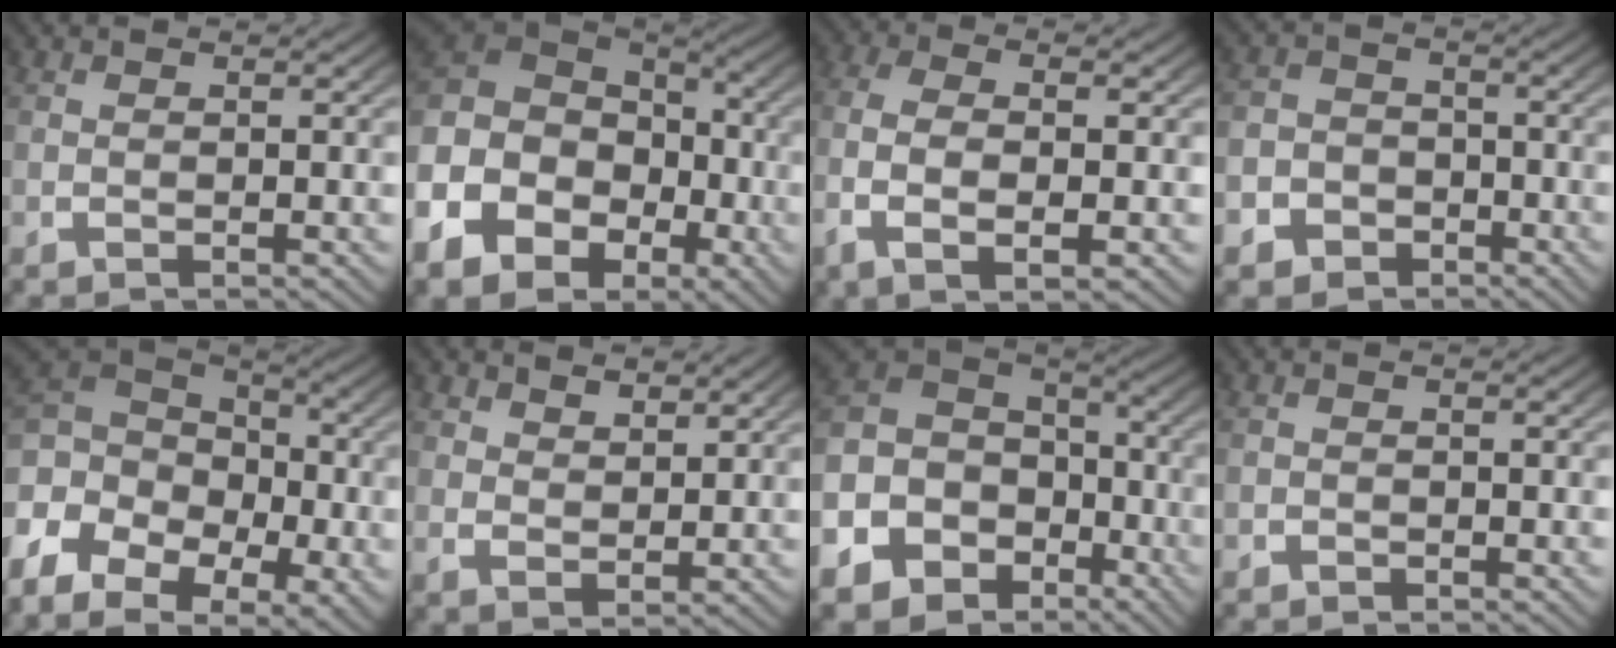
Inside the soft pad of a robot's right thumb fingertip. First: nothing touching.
{"total": 12.7, "force": [-0.3, 10.0, 7.8], "torque": [-0.180, -0.026, 0.010]}
{"total": 6.4, "force": [-0.7, 3.3, 5.4], "torque": [-0.130, -0.015, -0.005]}
{"total": 6.6, "force": [-3.2, 5.7, 1.2], "torque": [-0.015, -0.025, -0.052]}
{"total": 10.5, "force": [0.1, 7.4, 7.4], "torque": [-0.142, -0.010, 0.004]}
{"total": 2.6, "force": [2.2, 0.9, 0.9], "torque": [-0.016, -0.007, 0.050]}
{"total": 13.8, "force": [-2.8, 11.5, 7.1], "torque": [-0.162, -0.041, -0.034]}
{"total": 0.6, "force": [-0.6, 0.3, 0.0], "torque": [-0.001, -0.004, -0.010]}